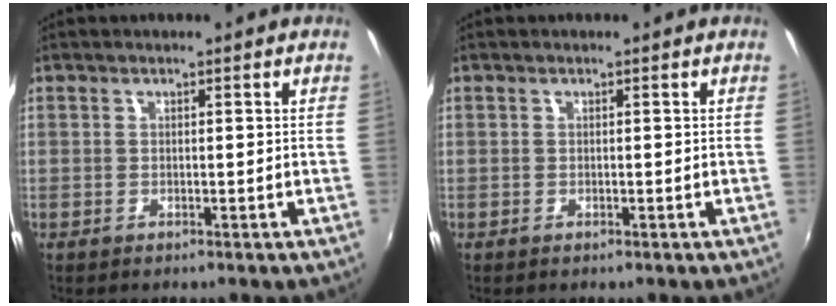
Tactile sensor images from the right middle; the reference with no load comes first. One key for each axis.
{"total": 0.0}